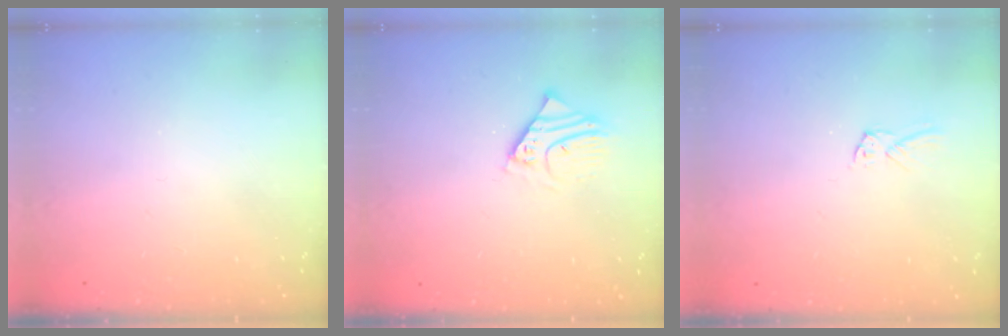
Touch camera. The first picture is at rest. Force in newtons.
{"total": 3.9, "press": 3.9, "slide": 0.3}
{"total": 2.2, "press": 2.2, "slide": 0.1}